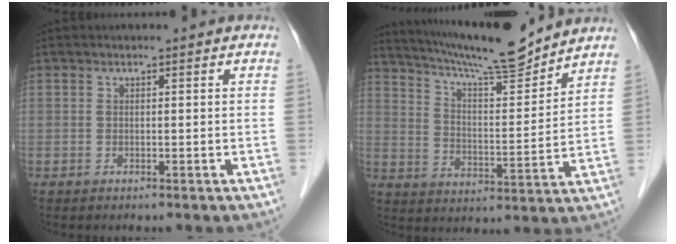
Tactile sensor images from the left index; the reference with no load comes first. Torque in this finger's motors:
{"motor_torque": [0.40, -0.44, 0.27, 0.08]}